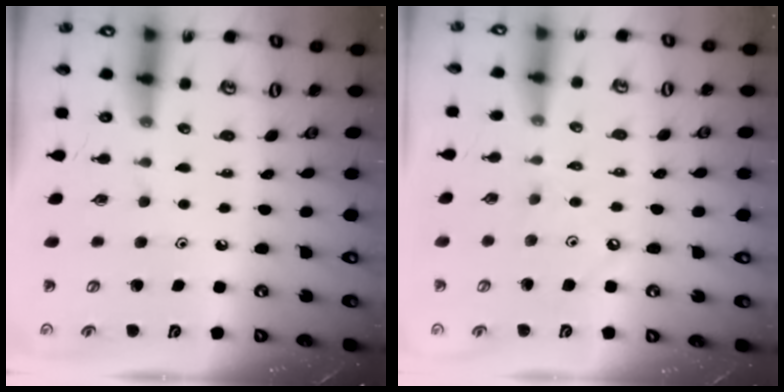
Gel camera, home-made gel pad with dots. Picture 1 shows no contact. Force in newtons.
{"total": 1.9, "press": 1.9, "slide": 0.2}